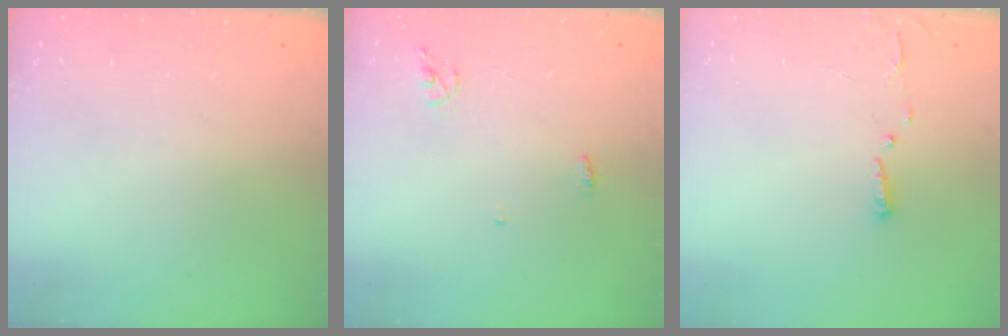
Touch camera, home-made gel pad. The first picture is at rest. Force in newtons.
{"total": 3.7, "press": 3.7, "slide": 0.2}
{"total": 3.0, "press": 2.9, "slide": 0.3}